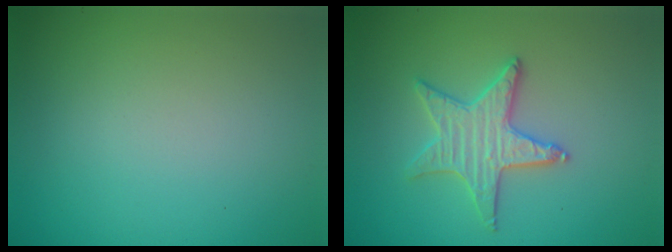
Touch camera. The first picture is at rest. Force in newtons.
{"total": 3.3, "press": 3.3, "slide": 0.1}